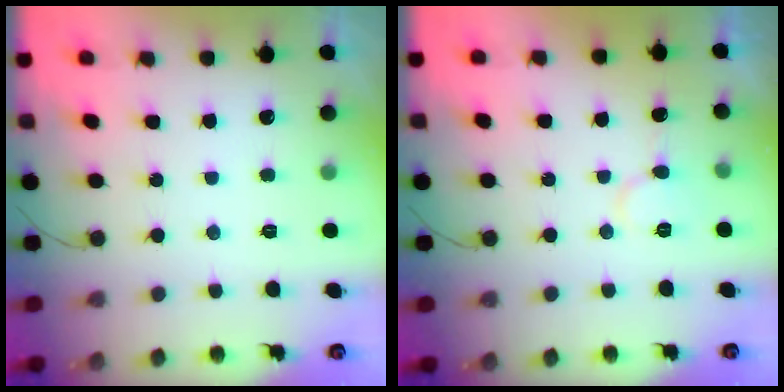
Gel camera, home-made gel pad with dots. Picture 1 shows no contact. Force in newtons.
{"total": 7.0, "press": 7.0, "slide": 0.3}